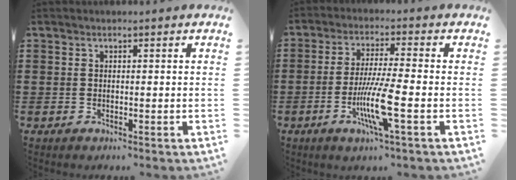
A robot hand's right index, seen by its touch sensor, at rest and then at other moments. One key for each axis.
{"total": 9.0, "fx": -3.0, "fy": 0.7, "fz": 8.4, "tx": -0.170, "ty": -0.021, "tz": -0.060}